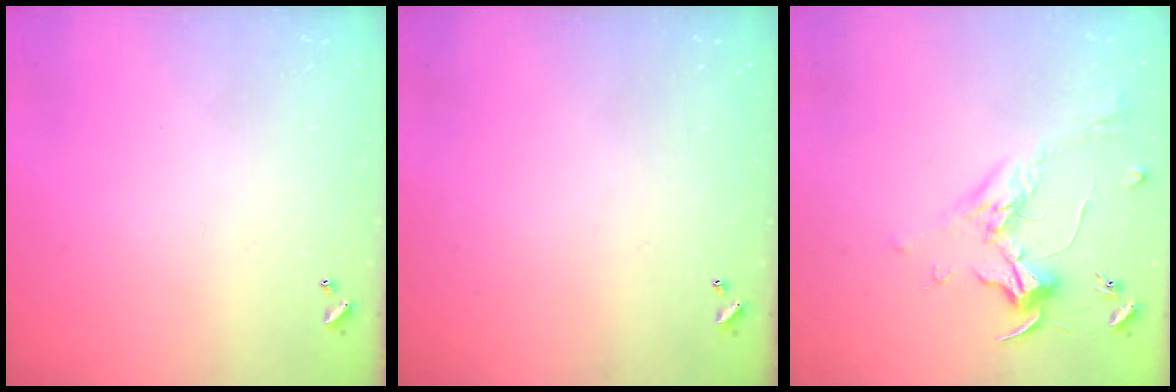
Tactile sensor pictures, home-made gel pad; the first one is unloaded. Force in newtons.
{"total": 0.0}
{"total": 1.8, "press": 1.6, "slide": 0.7}